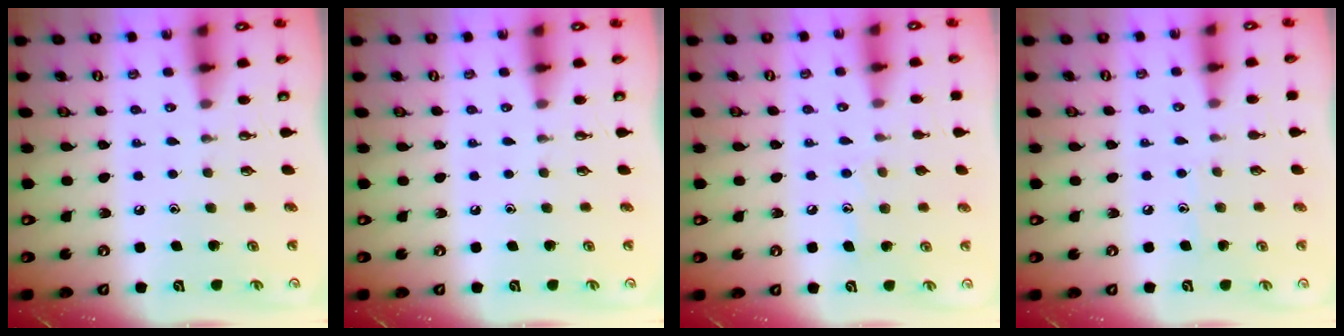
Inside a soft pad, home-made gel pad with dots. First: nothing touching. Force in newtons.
{"total": 0.0}
{"total": 7.0, "press": 7.0, "slide": 0.1}
{"total": 4.6, "press": 4.6, "slide": 0.5}